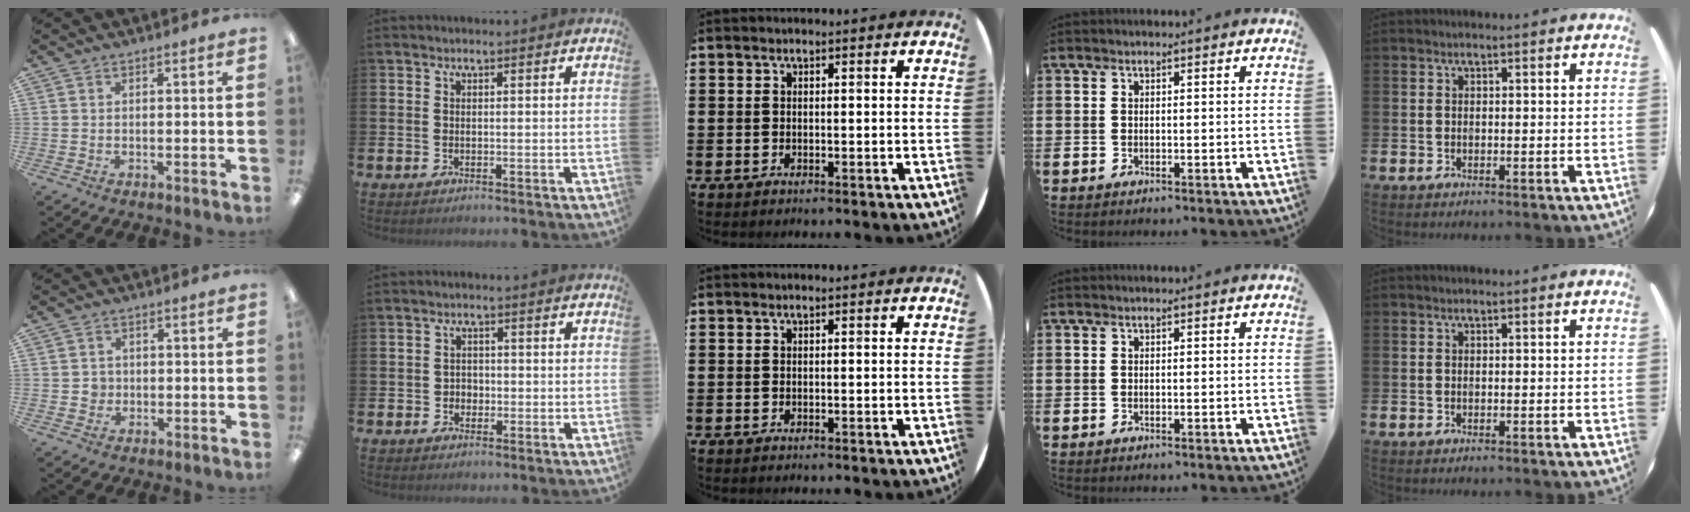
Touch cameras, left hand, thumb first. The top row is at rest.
{"thumb": {"total": 2.3, "force": [-0.1, 2.2, 0.5], "torque": [-0.005, 0.002, -0.006]}, "index": {"total": 1.8, "force": [-0.7, 1.6, 0.3], "torque": [-0.011, 0.005, -0.017]}}